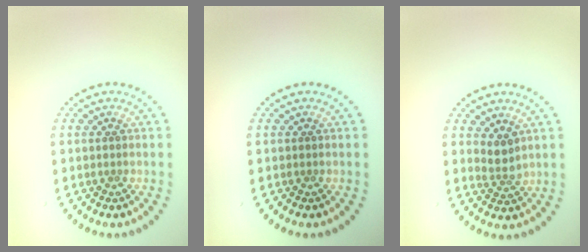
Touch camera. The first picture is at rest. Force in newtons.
{"total": 0.0}
{"total": 1.8, "press": 1.3, "slide": 1.2}